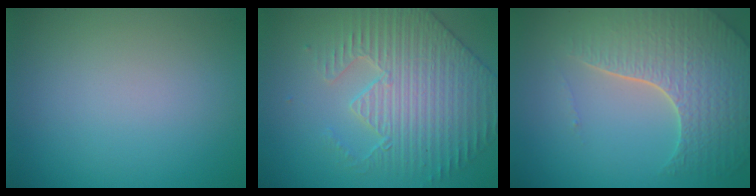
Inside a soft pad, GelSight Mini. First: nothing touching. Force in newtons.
{"total": 4.4, "press": 4.4, "slide": 0.3}
{"total": 7.0, "press": 5.2, "slide": 4.6}